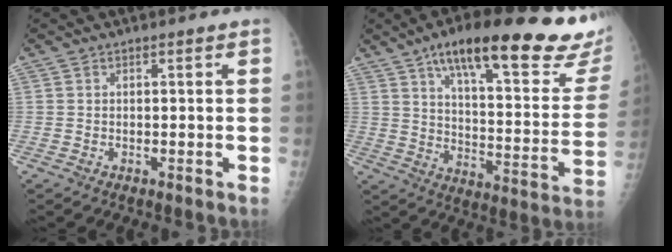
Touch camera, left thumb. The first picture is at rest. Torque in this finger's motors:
{"motor_torque": [0.38, 0.24, 1.06, -0.79, 0.15]}